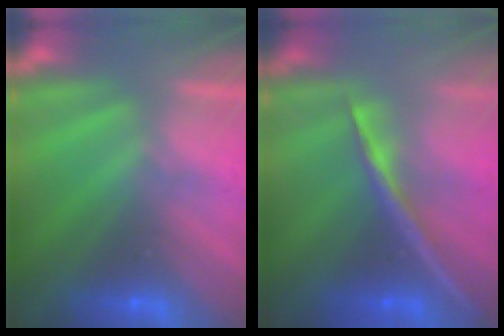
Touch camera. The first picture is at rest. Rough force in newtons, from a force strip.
{"total": 1.8}